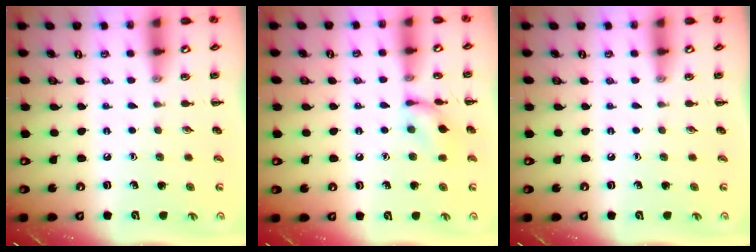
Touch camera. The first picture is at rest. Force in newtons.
{"total": 9.6, "press": 9.6, "slide": 0.6}
{"total": 0.0}